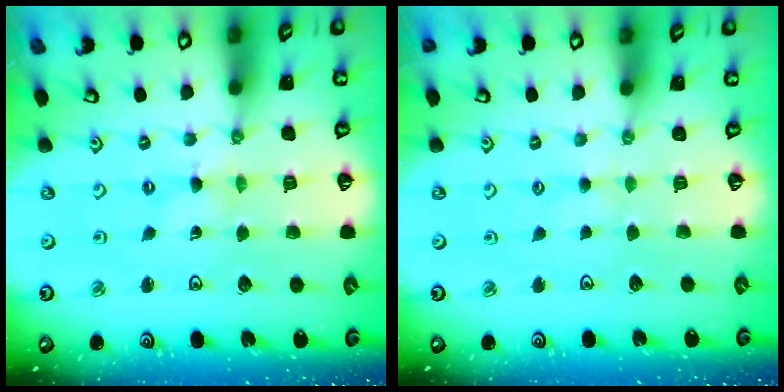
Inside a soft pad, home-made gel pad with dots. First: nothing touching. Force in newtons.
{"total": 1.8, "press": 1.7, "slide": 0.3}